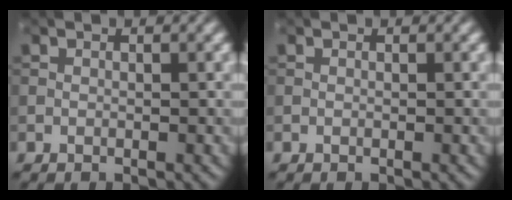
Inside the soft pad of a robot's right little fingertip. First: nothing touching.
{"total": 0.0}